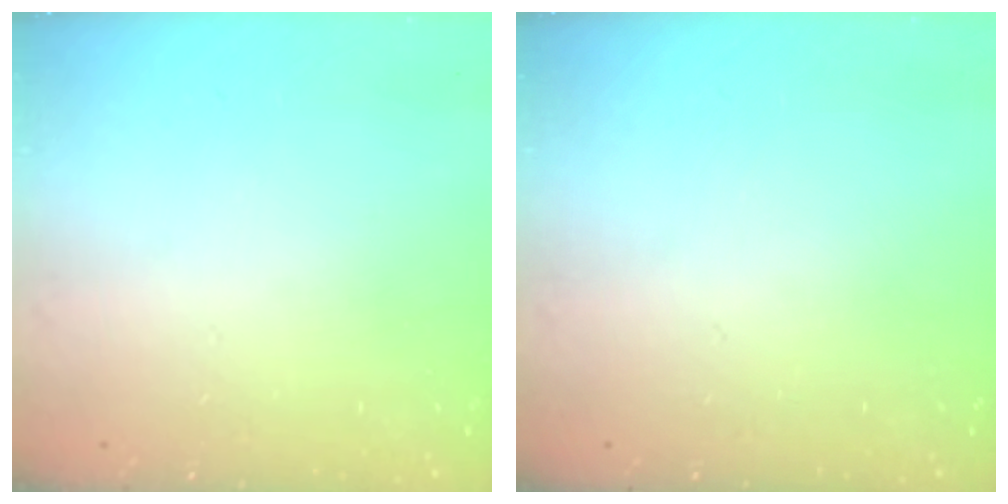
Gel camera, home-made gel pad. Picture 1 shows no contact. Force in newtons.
{"total": 0.0}